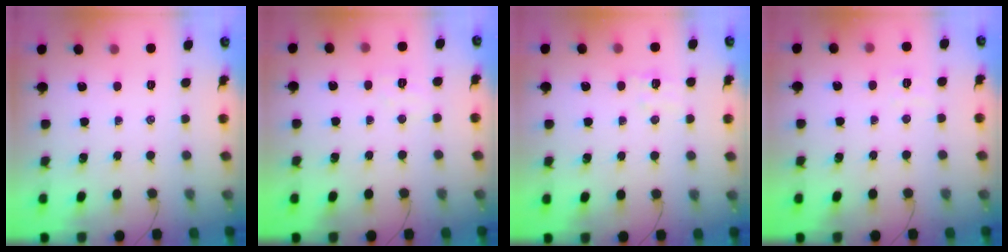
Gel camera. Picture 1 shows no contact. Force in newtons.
{"total": 3.6, "press": 3.5, "slide": 0.8}
{"total": 3.9, "press": 3.8, "slide": 0.9}
{"total": 2.4, "press": 2.3, "slide": 0.8}